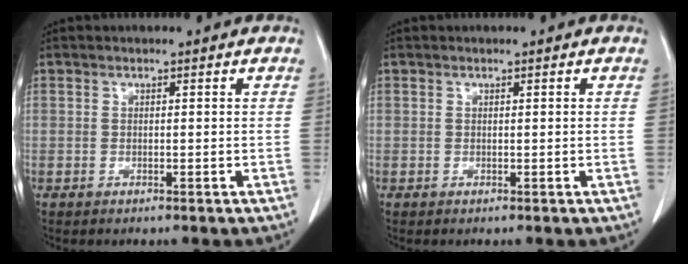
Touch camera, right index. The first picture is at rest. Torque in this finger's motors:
{"motor_torque": [-0.22, 0.08, -0.03, -0.01]}